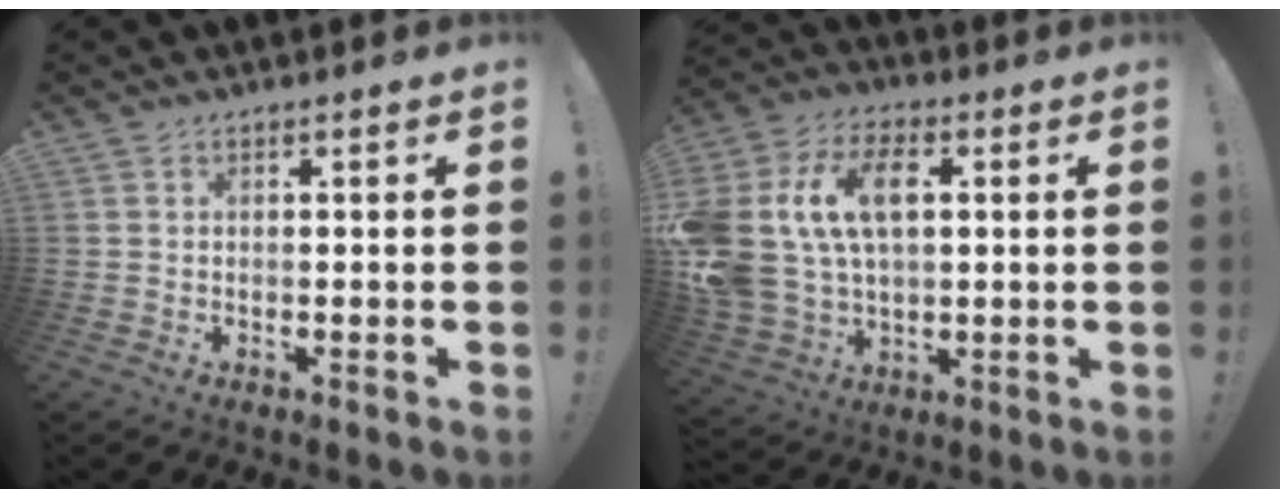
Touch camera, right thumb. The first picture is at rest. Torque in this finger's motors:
{"motor_torque": [1.41, 1.36, 1.88, 0.51, 0.56]}